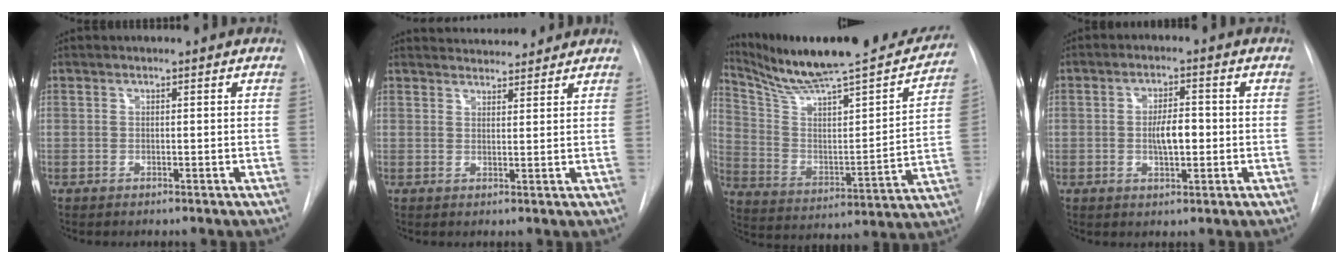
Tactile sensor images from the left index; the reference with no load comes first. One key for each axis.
{"total": 6.4, "fx": 6.2, "fy": 1.1, "fz": 1.1, "tx": -0.018, "ty": 0.022, "tz": 0.084}
{"total": 25.4, "fx": 22.8, "fy": 2.6, "fz": 10.9, "tx": -0.176, "ty": -0.042, "tz": 0.338}
{"total": 4.8, "fx": -0.4, "fy": 1.8, "fz": 4.5, "tx": -0.077, "ty": 0.003, "tz": -0.005}